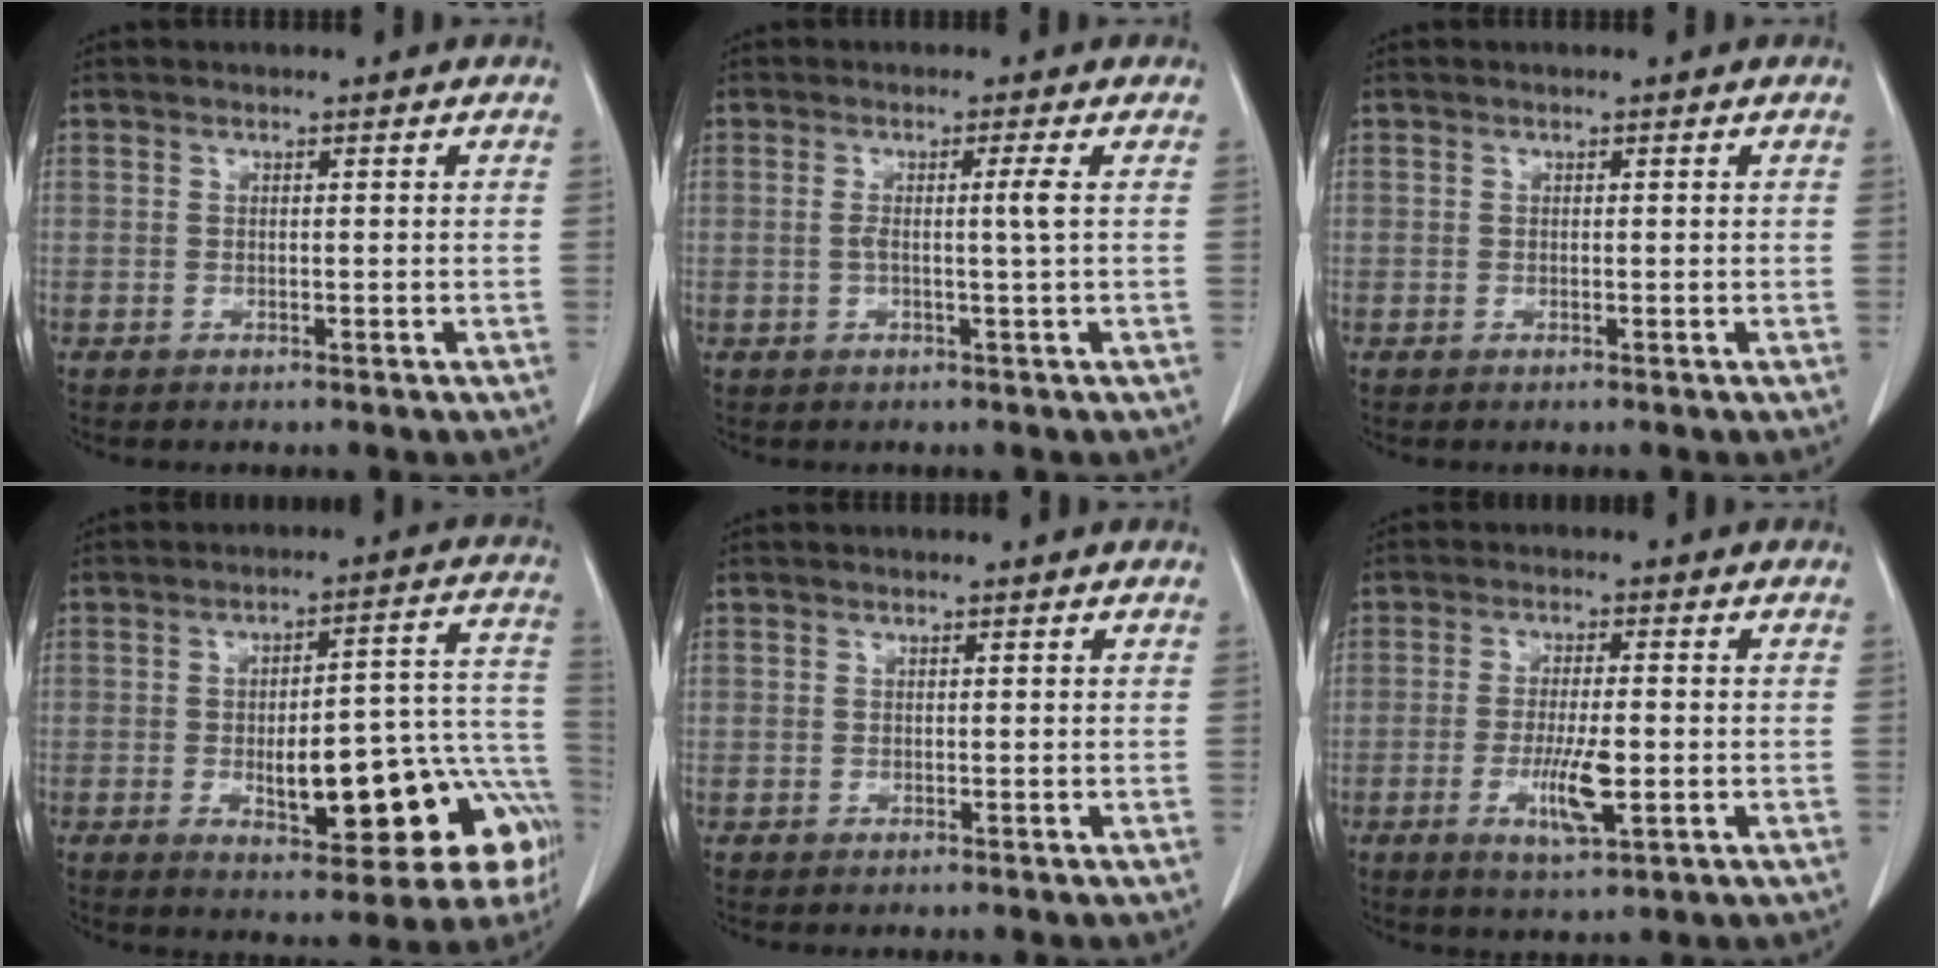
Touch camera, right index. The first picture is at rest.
{"total": 2.6, "force": [0.1, -0.9, 2.5], "torque": [-0.044, -0.001, 0.003]}
{"total": 0.0}
{"total": 19.2, "force": [-6.0, 6.6, 16.9], "torque": [-0.130, 0.049, -0.059]}
{"total": 0.6, "force": [0.1, 0.6, -0.1], "torque": [0.011, 0.005, -0.002]}
{"total": 6.8, "force": [-1.8, 1.4, 6.5], "torque": [-0.119, -0.011, -0.029]}